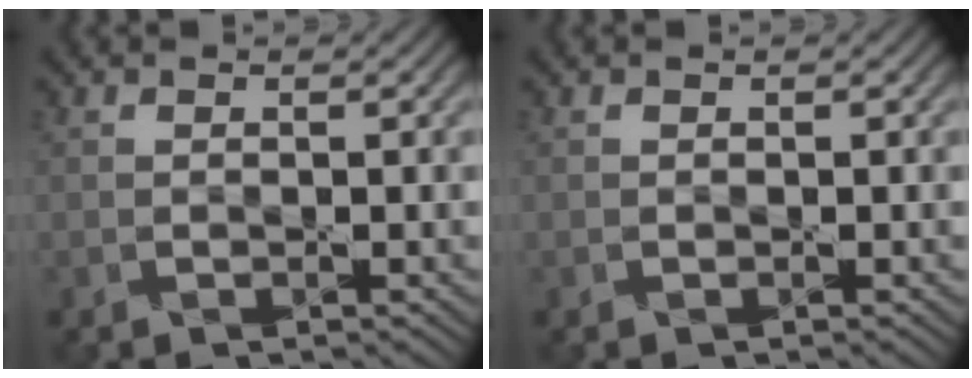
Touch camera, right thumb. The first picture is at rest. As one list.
[{"total": 0.0}]